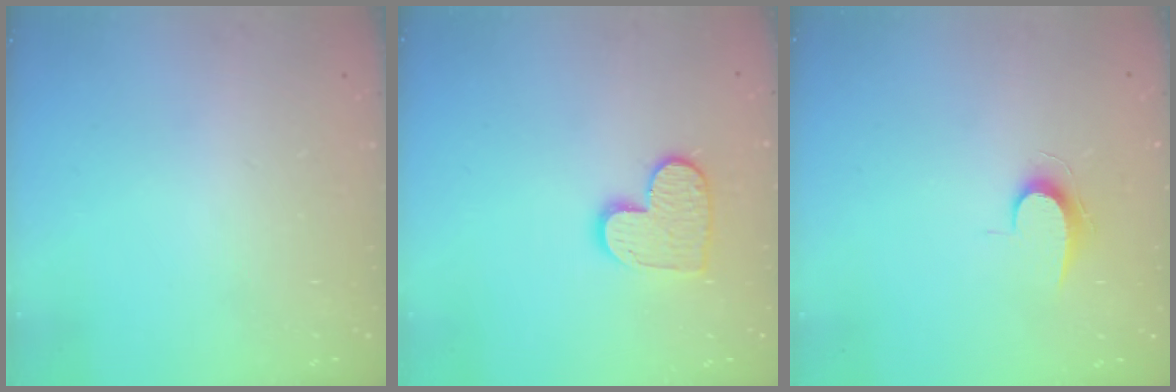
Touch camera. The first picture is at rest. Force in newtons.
{"total": 9.6, "press": 9.6, "slide": 0.6}
{"total": 5.9, "press": 5.9, "slide": 0.6}